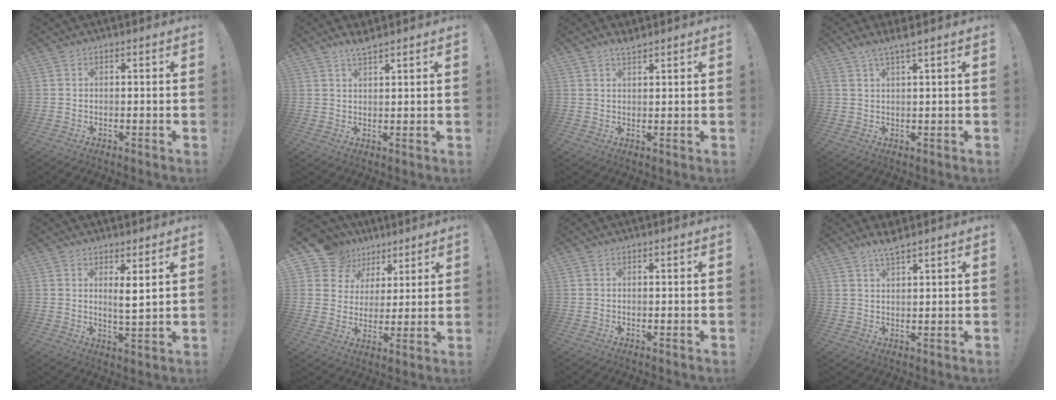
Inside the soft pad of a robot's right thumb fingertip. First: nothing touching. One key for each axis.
{"total": 3.4, "fx": 2.9, "fy": 0.2, "fz": 1.8, "tx": -0.032, "ty": -0.016, "tz": 0.050}
{"total": 2.7, "fx": 2.3, "fy": 0.4, "fz": 1.2, "tx": -0.012, "ty": -0.018, "tz": 0.039}
{"total": 3.9, "fx": 2.7, "fy": -0.4, "fz": 2.9, "tx": -0.059, "ty": -0.006, "tz": 0.046}
{"total": 4.0, "fx": 2.1, "fy": 0.4, "fz": 3.3, "tx": -0.049, "ty": -0.016, "tz": 0.032}
{"total": 11.8, "fx": 7.0, "fy": 9.1, "fz": 2.6, "tx": -0.051, "ty": -0.045, "tz": 0.142}
{"total": 0.0}
{"total": 4.1, "fx": 3.4, "fy": 0.2, "fz": 2.3, "tx": -0.035, "ty": -0.021, "tz": 0.057}